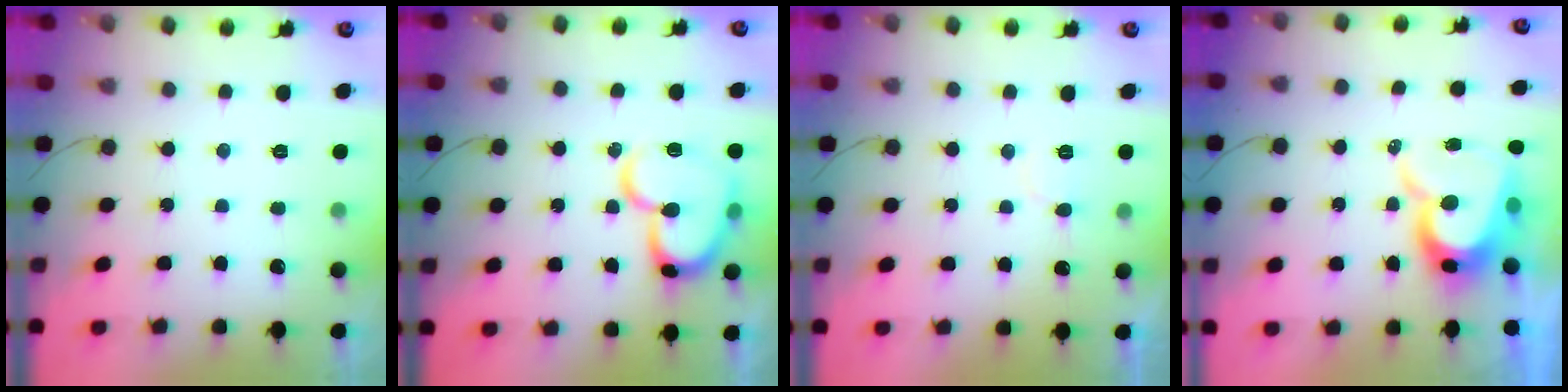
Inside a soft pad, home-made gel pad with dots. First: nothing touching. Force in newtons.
{"total": 17.2, "press": 17.2, "slide": 1.6}
{"total": 4.9, "press": 4.9, "slide": 0.5}
{"total": 12.5, "press": 12.5, "slide": 1.2}